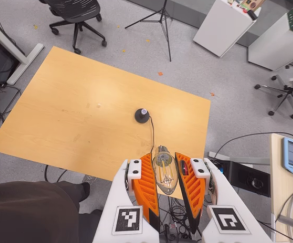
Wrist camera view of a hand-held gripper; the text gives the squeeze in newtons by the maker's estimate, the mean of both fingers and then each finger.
{"total": 14.3, "left": 15.7, "right": 12.8}